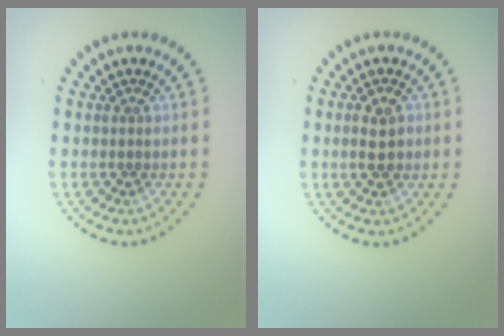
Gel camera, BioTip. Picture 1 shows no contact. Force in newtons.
{"total": 2.4, "press": 2.4, "slide": 0.2}